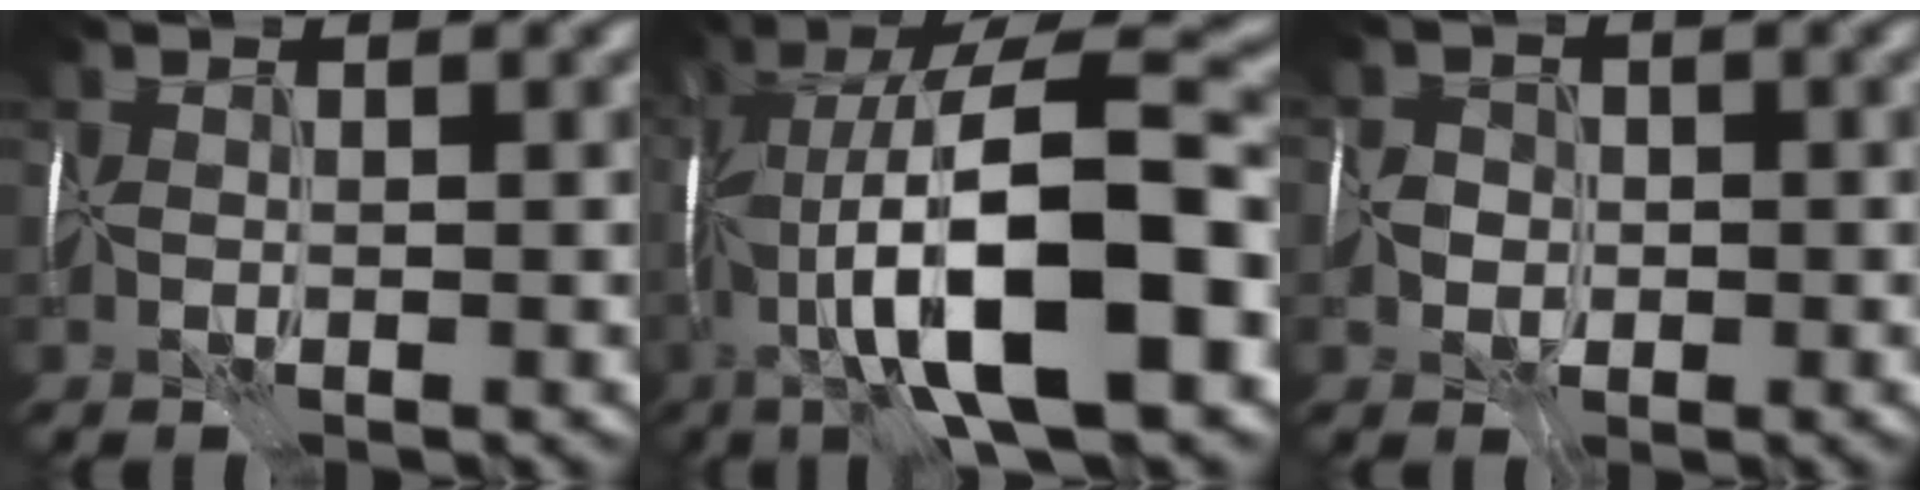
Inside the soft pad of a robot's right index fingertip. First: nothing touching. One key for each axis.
{"total": 15.8, "fx": -3.9, "fy": 4.7, "fz": 14.6, "tx": -0.242, "ty": 0.023, "tz": -0.066}
{"total": 4.3, "fx": -1.1, "fy": 3.8, "fz": 1.8, "tx": -0.015, "ty": 0.020, "tz": -0.044}